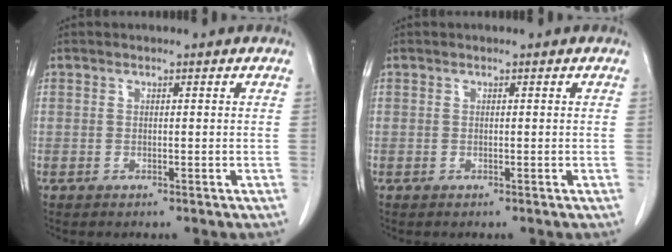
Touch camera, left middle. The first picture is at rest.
{"total": 0.0}